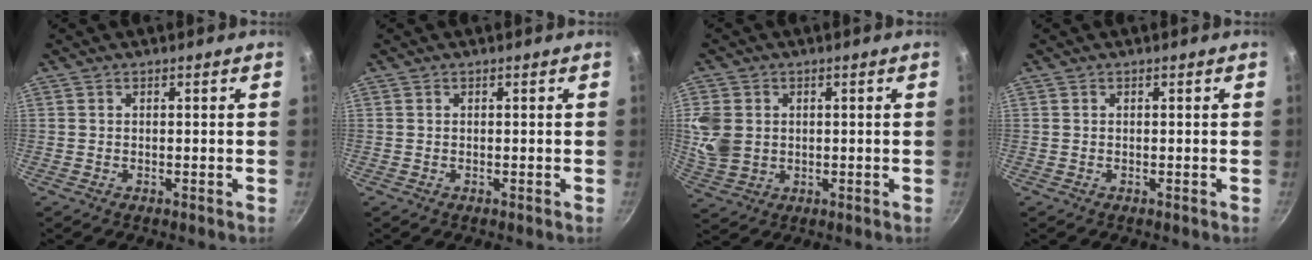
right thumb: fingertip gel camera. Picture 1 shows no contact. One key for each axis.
{"total": 0.0}
{"total": 7.9, "fx": 0.9, "fy": 6.5, "fz": 4.4, "tx": -0.078, "ty": -0.011, "tz": 0.022}
{"total": 0.0}